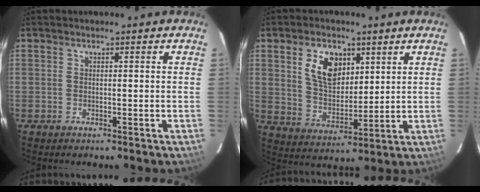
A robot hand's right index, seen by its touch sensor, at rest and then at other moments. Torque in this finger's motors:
{"motor_torque": [0.40, 0.21, 0.23, 0.08]}